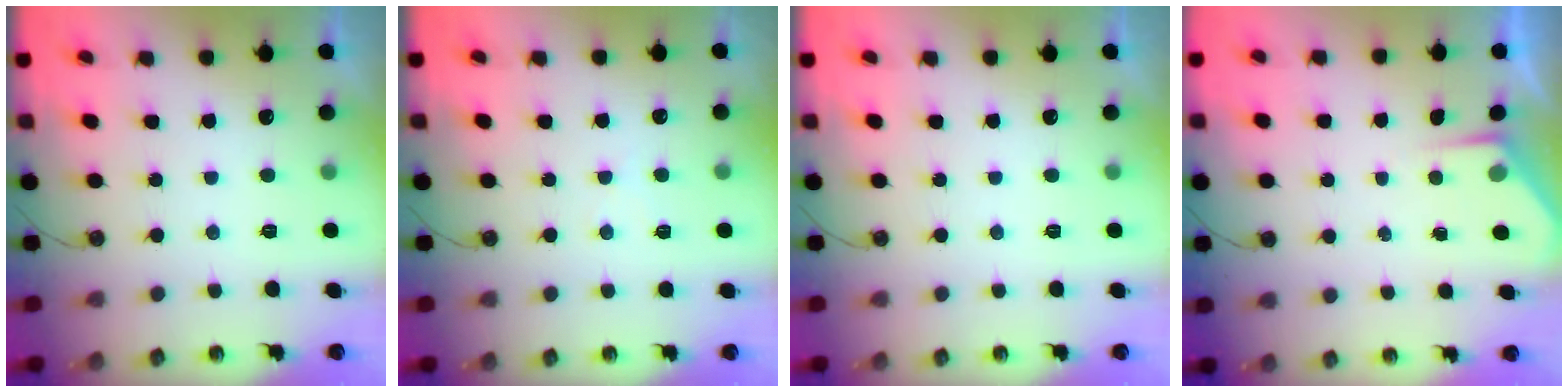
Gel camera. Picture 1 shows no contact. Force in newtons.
{"total": 4.0, "press": 4.0, "slide": 0.6}
{"total": 0.0}
{"total": 2.5, "press": 2.5, "slide": 0.4}